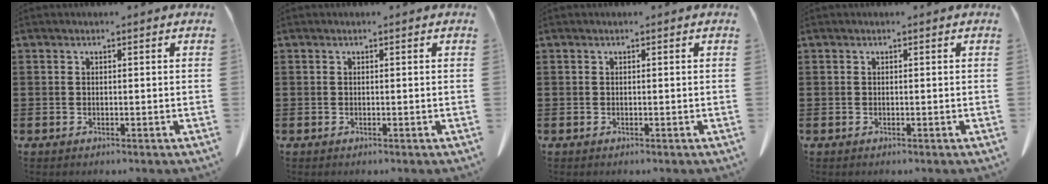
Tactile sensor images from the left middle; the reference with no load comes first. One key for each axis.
{"total": 0.0}
{"total": 0.0}
{"total": 0.0}